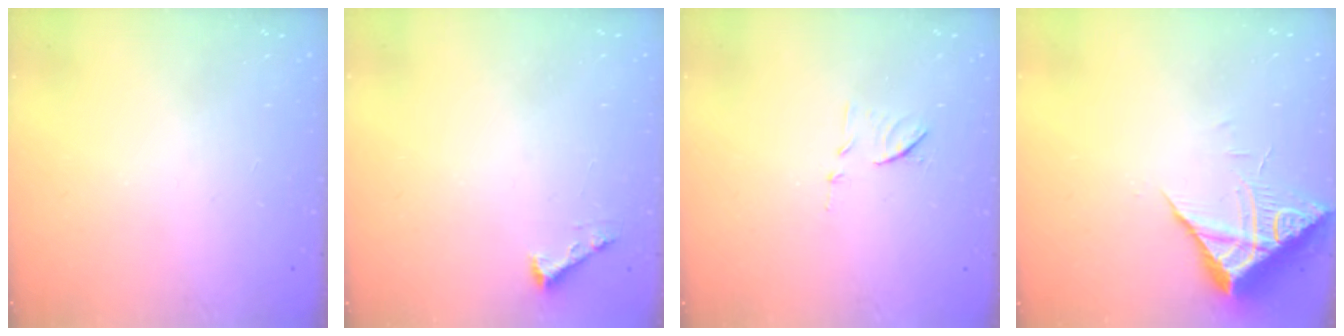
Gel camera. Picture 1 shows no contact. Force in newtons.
{"total": 2.3, "press": 2.3, "slide": 0.3}
{"total": 8.1, "press": 8.0, "slide": 0.7}
{"total": 8.5, "press": 8.4, "slide": 0.8}